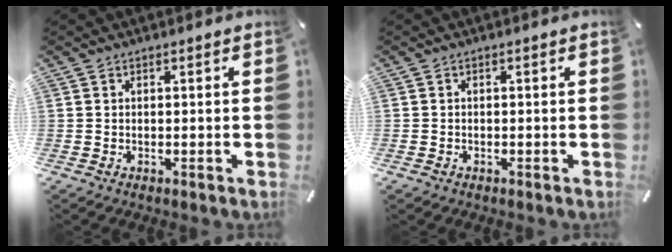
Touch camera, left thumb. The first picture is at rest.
{"total": 0.6, "force": [-0.4, 0.4, 0.2], "torque": [-0.003, 0.002, -0.009]}